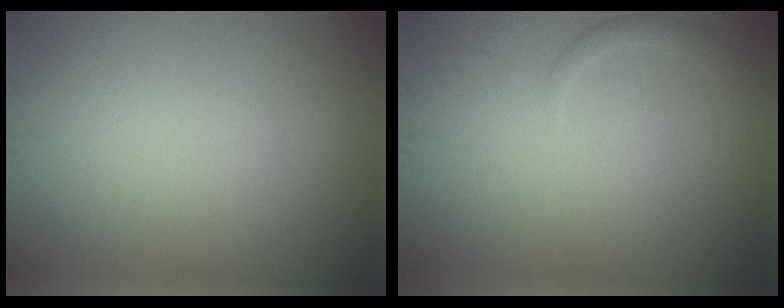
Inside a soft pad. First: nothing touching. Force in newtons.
{"total": 1.2, "press": 1.1, "slide": 0.2}